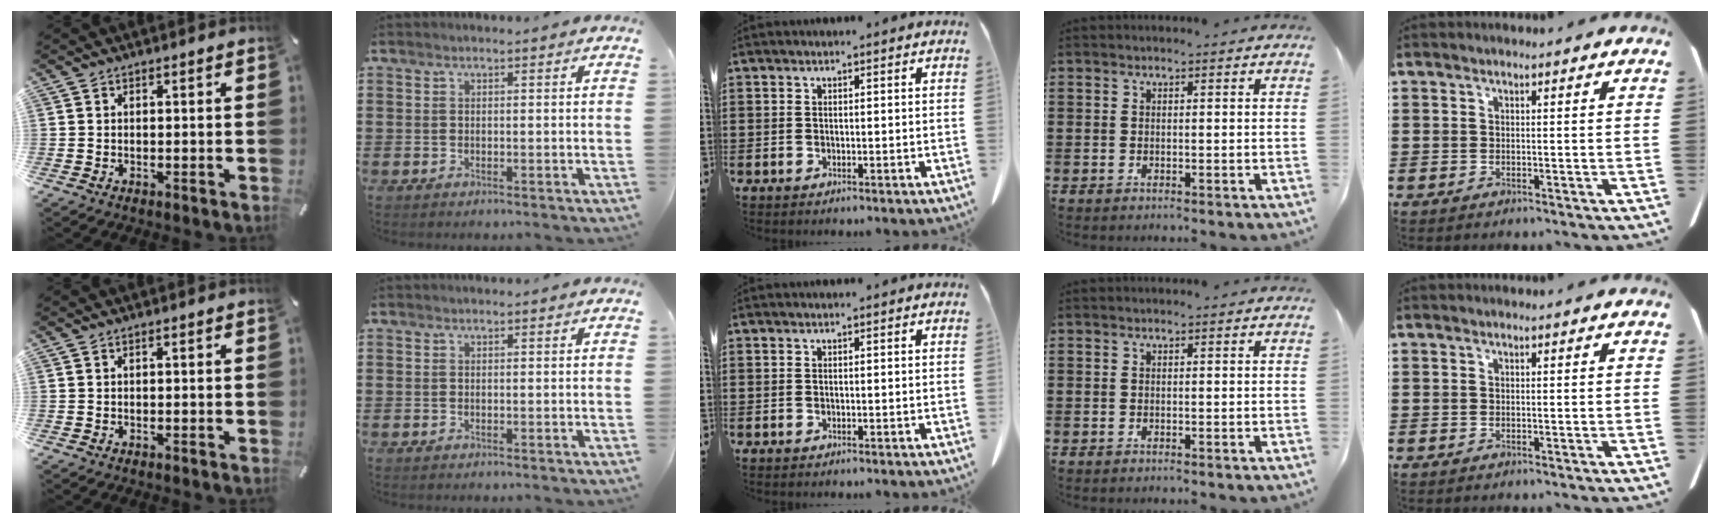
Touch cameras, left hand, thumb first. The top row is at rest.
{"thumb": {"total": 0.5, "force": [0.0, 0.1, 0.5], "torque": [-0.009, 0.000, 0.000]}}